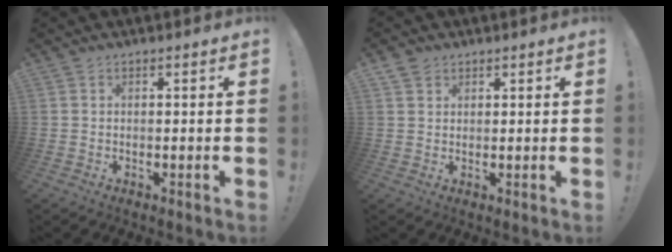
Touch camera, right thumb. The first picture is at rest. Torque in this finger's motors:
{"motor_torque": [0.00, 0.00, 0.18, -0.05, 0.00]}